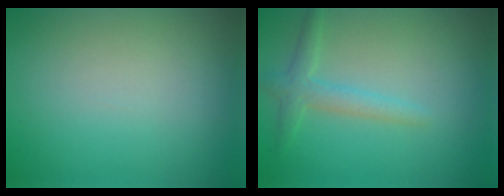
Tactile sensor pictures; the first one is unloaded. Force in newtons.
{"total": 2.2, "press": 2.2, "slide": 0.1}